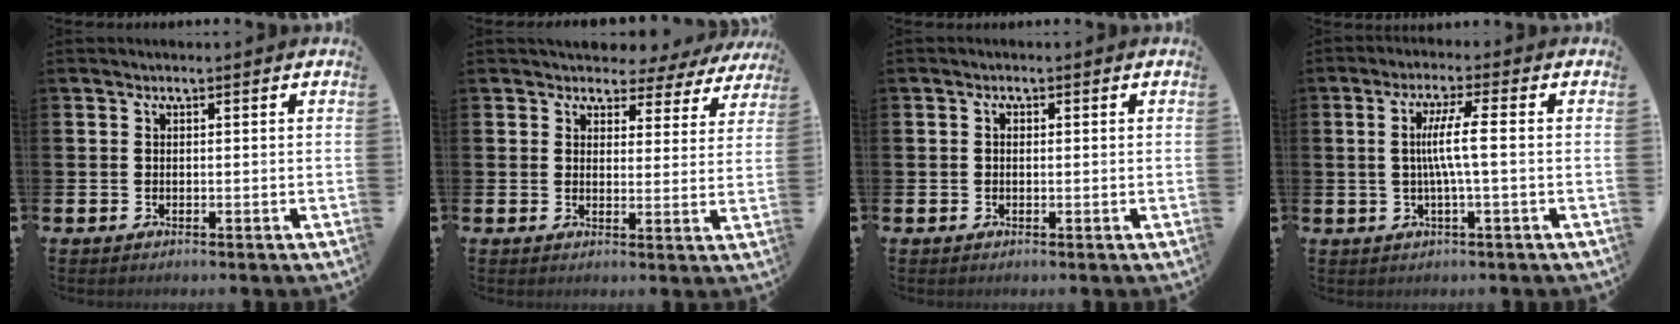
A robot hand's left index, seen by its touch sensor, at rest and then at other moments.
{"total": 3.2, "force": [2.6, 1.8, 0.1], "torque": [-0.005, -0.022, 0.039]}
{"total": 0.7, "force": [0.1, 0.5, 0.4], "torque": [-0.004, 0.002, -0.001]}
{"total": 5.2, "force": [0.2, 0.1, 5.2], "torque": [-0.099, 0.000, 0.000]}